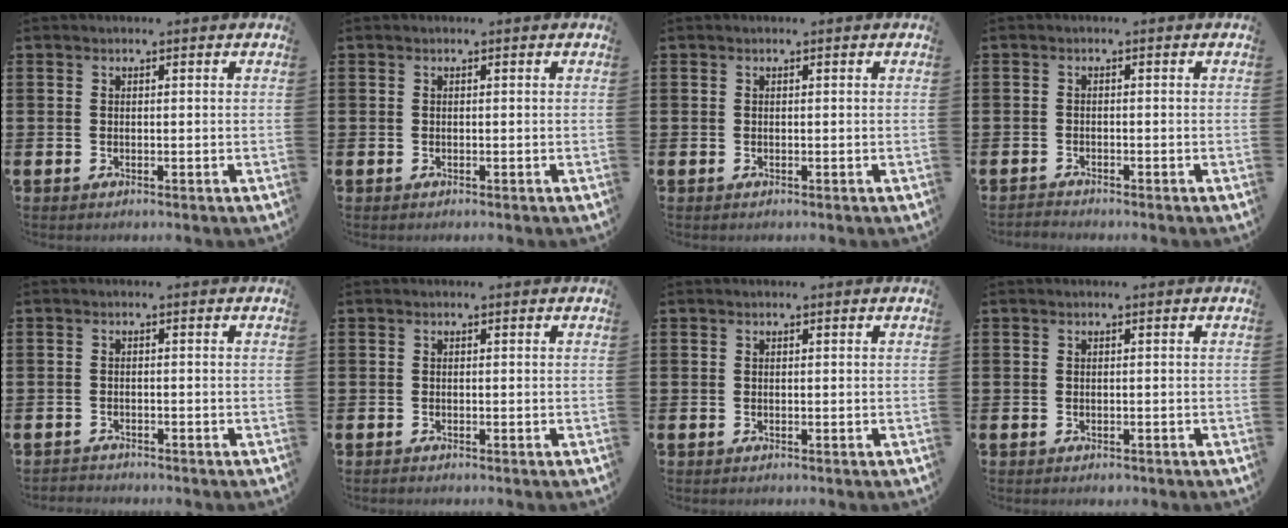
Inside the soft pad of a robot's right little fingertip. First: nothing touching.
{"total": 0.0}
{"total": 0.0}
{"total": 0.9, "force": [-0.9, 0.0, -0.1], "torque": [0.000, 0.000, -0.019]}
{"total": 0.9, "force": [-0.9, 0.1, -0.1], "torque": [0.000, 0.002, -0.020]}
{"total": 0.0}
{"total": 0.0}
{"total": 0.0}